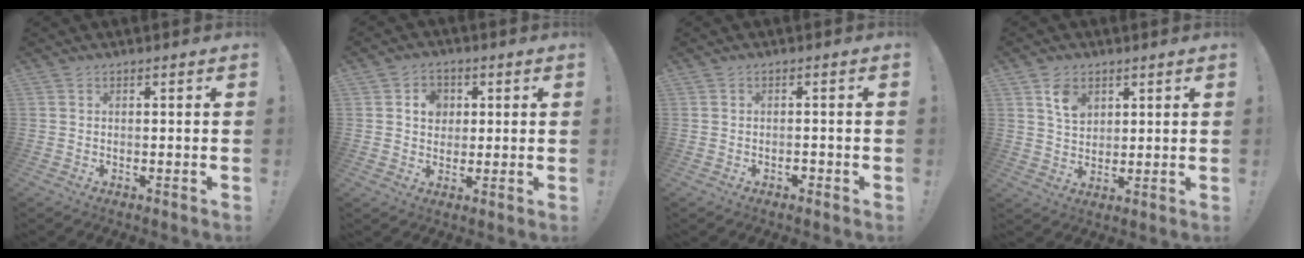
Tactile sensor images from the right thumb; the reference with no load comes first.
{"total": 6.1, "force": [1.5, 5.4, 2.6], "torque": [-0.033, 0.000, 0.027]}
{"total": 1.2, "force": [-1.0, 0.4, 0.5], "torque": [-0.009, 0.001, -0.018]}
{"total": 6.9, "force": [3.6, 4.9, 3.3], "torque": [-0.044, -0.014, 0.065]}